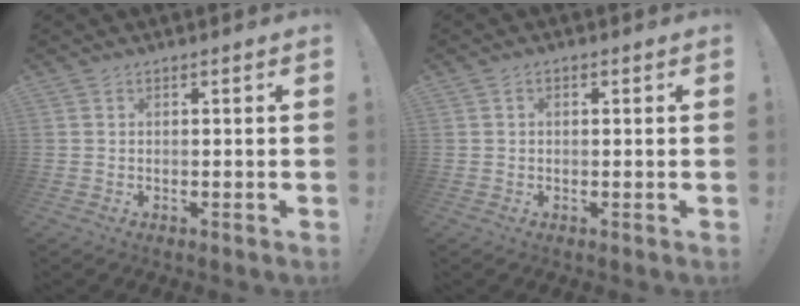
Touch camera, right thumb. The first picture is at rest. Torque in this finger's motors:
{"motor_torque": [0.76, 0.49, -0.89, 0.41, -0.02]}